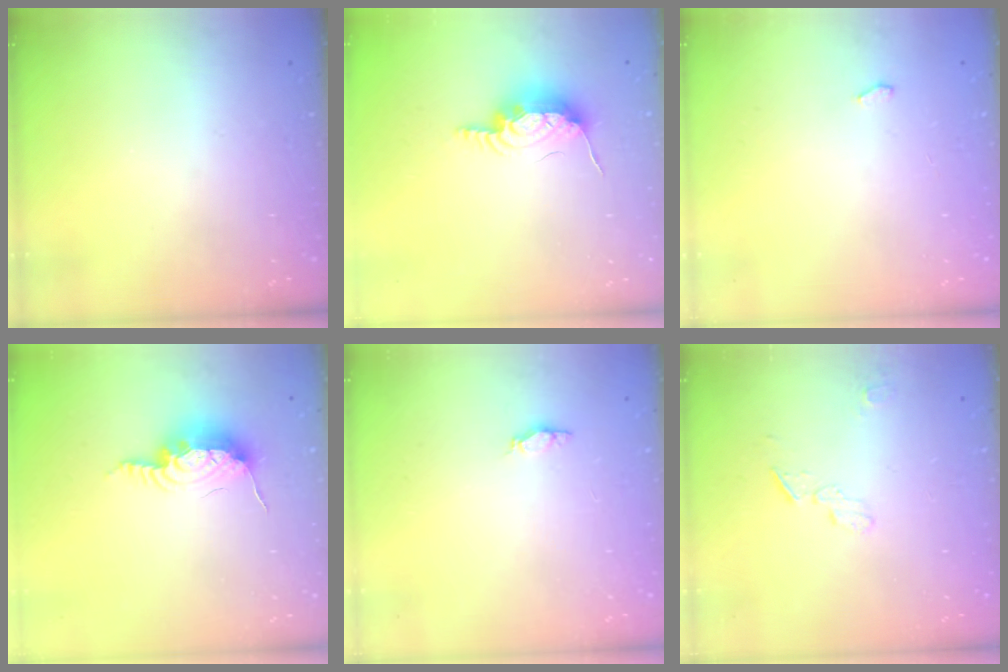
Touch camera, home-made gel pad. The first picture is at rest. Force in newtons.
{"total": 10.0, "press": 10.0, "slide": 1.0}
{"total": 2.6, "press": 2.2, "slide": 1.3}
{"total": 10.8, "press": 10.8, "slide": 0.7}
{"total": 4.0, "press": 3.7, "slide": 1.5}
{"total": 4.6, "press": 4.6, "slide": 0.6}